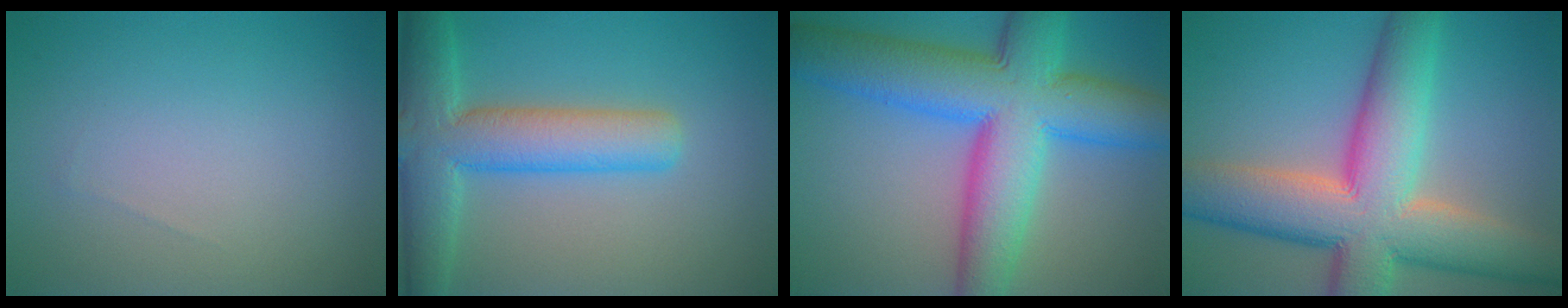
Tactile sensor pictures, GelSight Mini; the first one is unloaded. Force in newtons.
{"total": 7.7, "press": 7.7, "slide": 0.4}
{"total": 12.6, "press": 12.6, "slide": 0.4}
{"total": 12.9, "press": 12.9, "slide": 0.7}